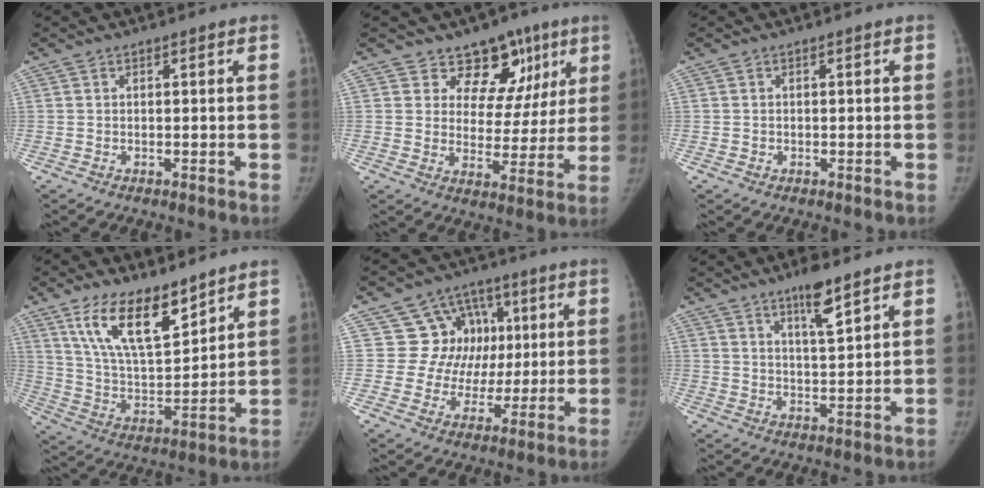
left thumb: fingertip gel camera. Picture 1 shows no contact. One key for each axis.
{"total": 12.0, "fx": 7.7, "fy": 8.5, "fz": 3.3, "tx": 0.016, "ty": -0.029, "tz": 0.098}
{"total": 0.7, "fx": -0.1, "fy": 0.7, "fz": 0.1, "tx": 0.001, "ty": 0.003, "tz": -0.002}
{"total": 15.1, "fx": 10.1, "fy": 5.7, "fz": 9.6, "tx": -0.142, "ty": -0.061, "tz": 0.199}
{"total": 12.5, "fx": 3.0, "fy": 11.4, "fz": 4.1, "tx": -0.005, "ty": 0.008, "tz": 0.052}
{"total": 6.8, "fx": 4.5, "fy": 1.3, "fz": 4.9, "tx": -0.077, "ty": -0.029, "tz": 0.079}